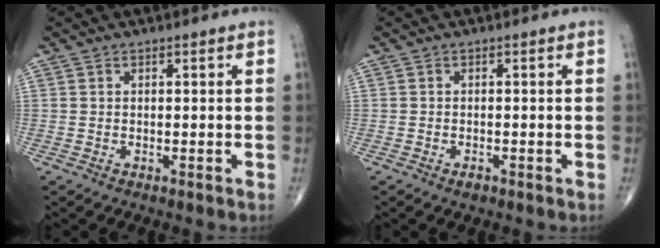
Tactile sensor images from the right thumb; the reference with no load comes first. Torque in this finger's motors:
{"motor_torque": [0.53, 0.03, -0.05, -0.32, -0.03]}